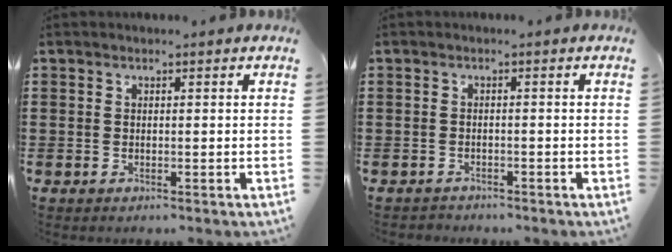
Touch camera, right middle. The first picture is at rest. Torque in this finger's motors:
{"motor_torque": [-0.13, 0.34, -0.04, -0.01]}